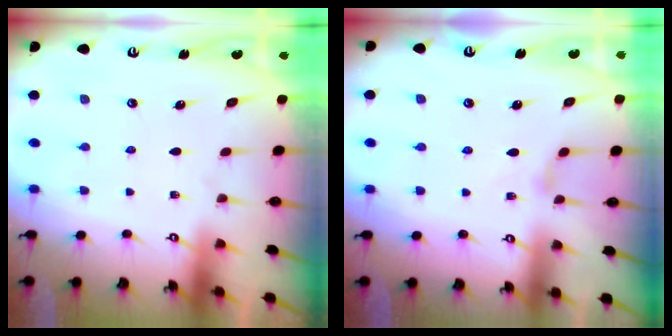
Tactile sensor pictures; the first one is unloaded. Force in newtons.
{"total": 2.6, "press": 2.6, "slide": 0.6}